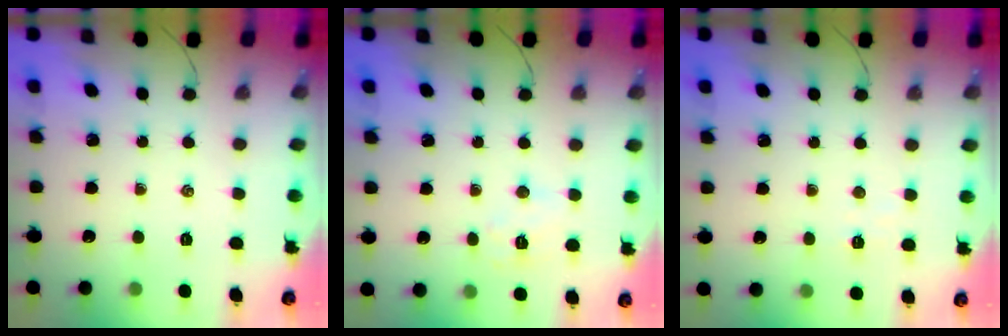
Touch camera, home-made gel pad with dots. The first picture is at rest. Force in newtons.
{"total": 6.1, "press": 6.0, "slide": 1.0}
{"total": 2.4, "press": 2.3, "slide": 0.6}